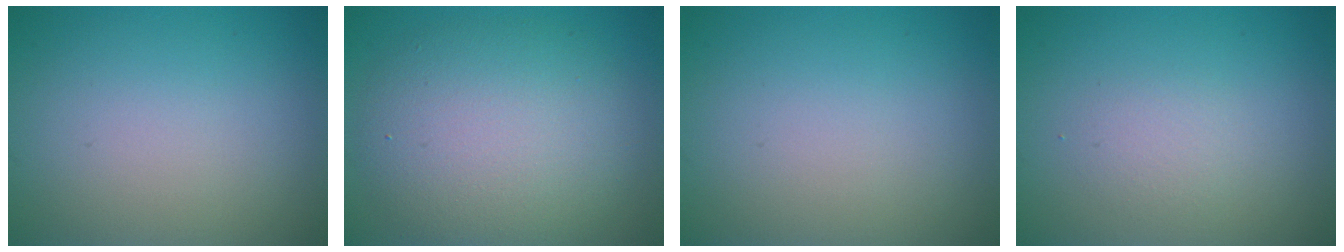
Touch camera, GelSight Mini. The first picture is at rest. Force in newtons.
{"total": 7.8, "press": 7.8, "slide": 0.3}
{"total": 0.0}
{"total": 1.3, "press": 1.3, "slide": 0.1}